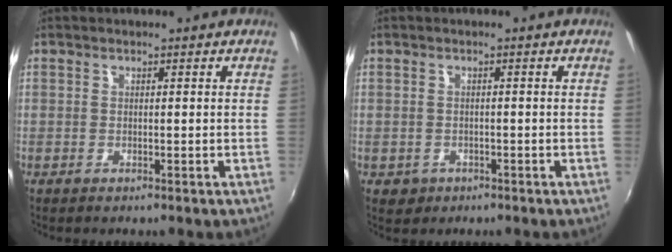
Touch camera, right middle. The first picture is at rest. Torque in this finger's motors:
{"motor_torque": [0.33, -0.36, 0.02, 0.00]}